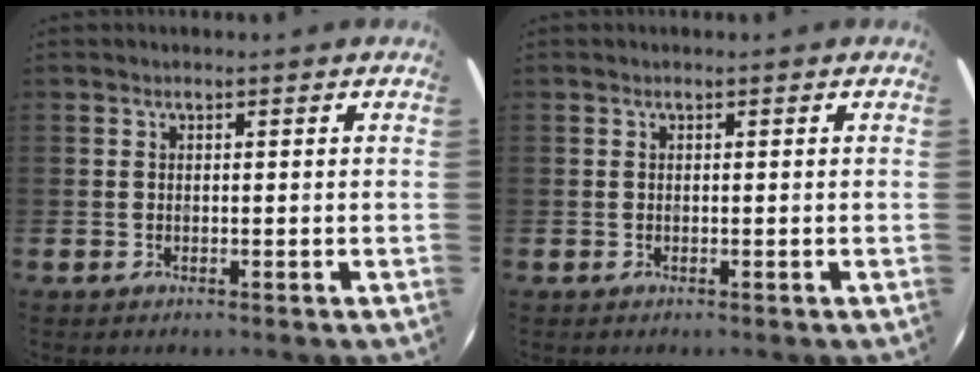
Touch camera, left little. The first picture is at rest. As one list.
[{"total": 0.0}]